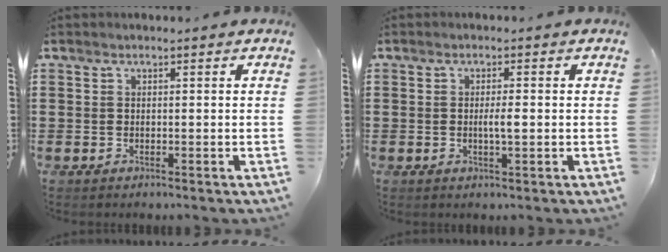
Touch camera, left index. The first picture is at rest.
{"total": 2.4, "force": [-0.1, 0.3, 2.4], "torque": [-0.044, -0.002, -0.003]}